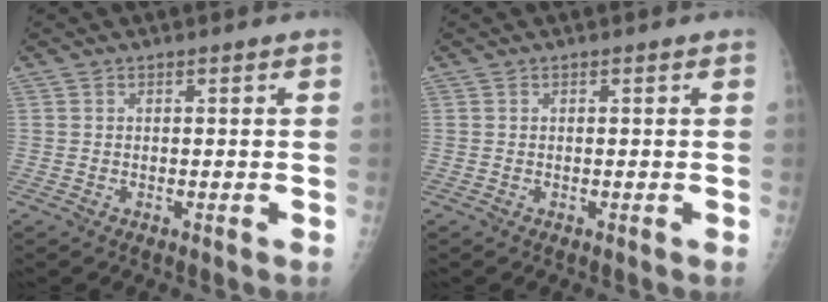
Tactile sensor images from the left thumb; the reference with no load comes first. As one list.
[{"total": 0.0}]